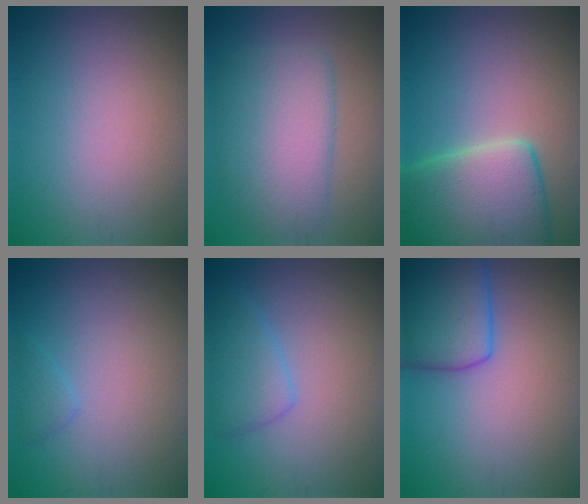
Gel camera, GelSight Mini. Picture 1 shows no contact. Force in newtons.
{"total": 6.6, "press": 6.6, "slide": 0.4}
{"total": 9.2, "press": 9.2, "slide": 0.7}
{"total": 1.0, "press": 1.0, "slide": 0.1}
{"total": 2.8, "press": 2.8, "slide": 0.2}
{"total": 5.9, "press": 5.9, "slide": 0.1}